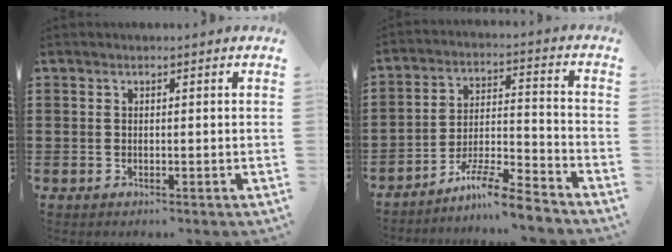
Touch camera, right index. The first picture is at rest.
{"total": 8.1, "force": [-7.3, 0.1, 3.6], "torque": [-0.068, 0.005, -0.138]}